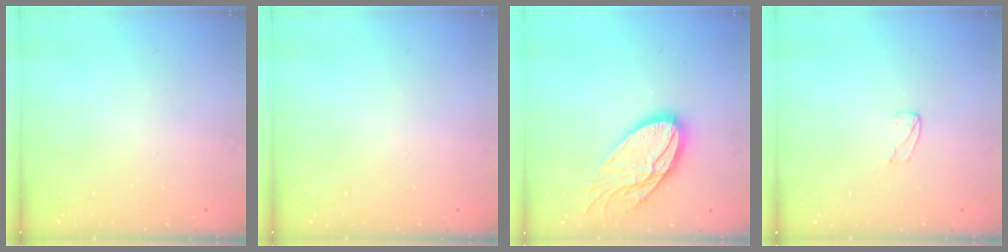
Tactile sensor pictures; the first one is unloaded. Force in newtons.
{"total": 0.0}
{"total": 17.5, "press": 17.4, "slide": 1.5}
{"total": 2.4, "press": 2.4, "slide": 0.2}